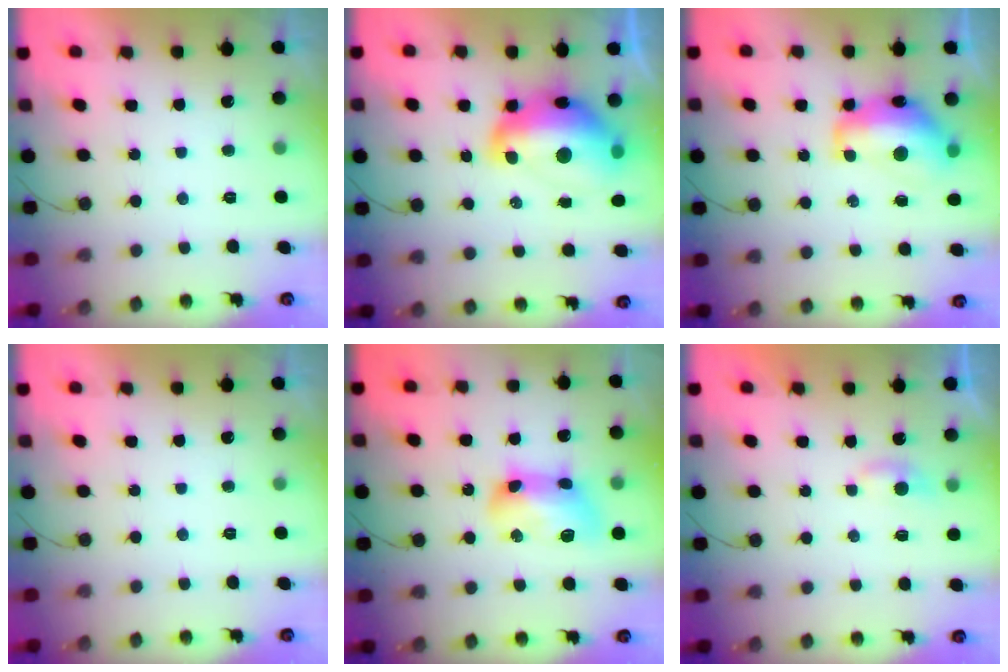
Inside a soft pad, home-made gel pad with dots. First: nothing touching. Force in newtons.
{"total": 17.0, "press": 16.9, "slide": 1.3}
{"total": 14.0, "press": 13.8, "slide": 1.8}
{"total": 0.0}
{"total": 10.5, "press": 10.4, "slide": 0.6}
{"total": 3.2, "press": 3.2, "slide": 0.4}